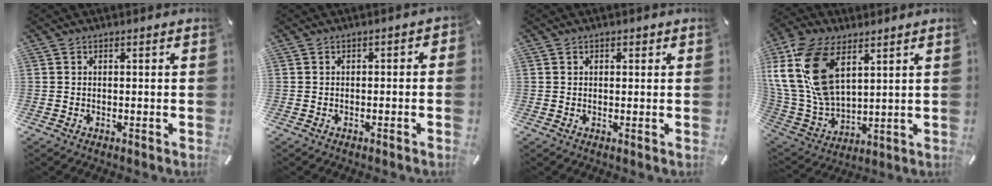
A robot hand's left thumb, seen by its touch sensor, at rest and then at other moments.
{"total": 1.4, "force": [-1.0, 0.8, 0.7], "torque": [-0.012, 0.005, -0.020]}
{"total": 0.9, "force": [0.3, 0.8, 0.4], "torque": [0.000, 0.002, 0.002]}
{"total": 20.0, "force": [8.2, 12.1, 13.7], "torque": [-0.337, -0.033, 0.144]}